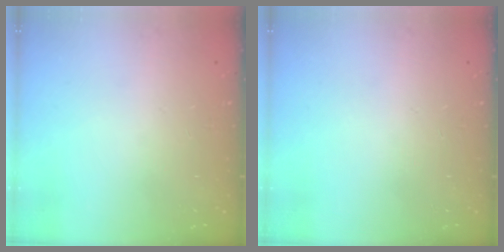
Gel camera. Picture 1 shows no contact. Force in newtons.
{"total": 0.0}